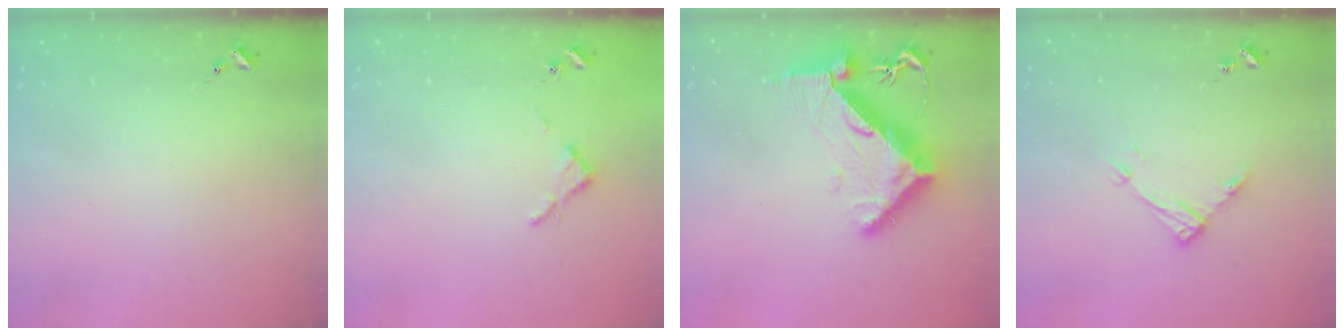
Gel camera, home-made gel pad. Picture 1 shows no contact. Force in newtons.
{"total": 2.8, "press": 2.8, "slide": 0.3}
{"total": 12.1, "press": 12.0, "slide": 1.7}
{"total": 11.0, "press": 11.0, "slide": 0.8}